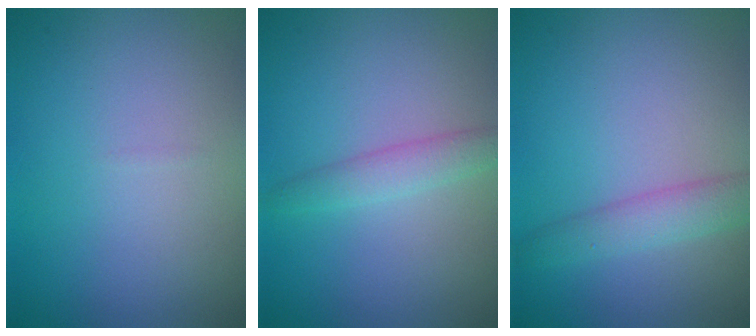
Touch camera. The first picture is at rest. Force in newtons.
{"total": 1.9, "press": 1.9, "slide": 0.1}
{"total": 2.8, "press": 2.8, "slide": 0.1}